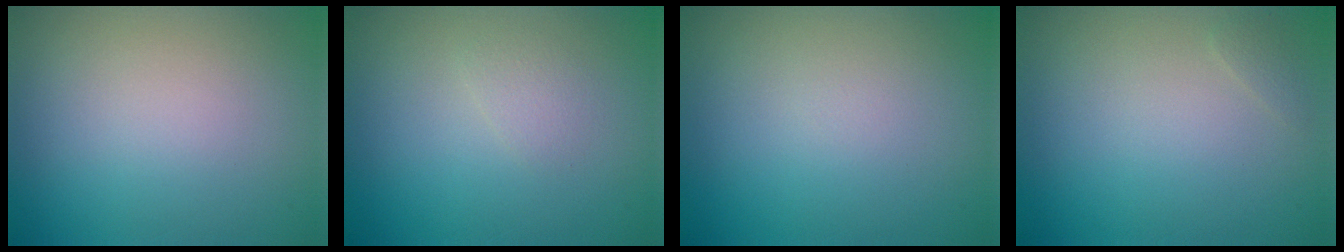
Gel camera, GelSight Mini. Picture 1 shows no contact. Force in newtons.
{"total": 0.9, "press": 0.9, "slide": 0.0}
{"total": 0.0}
{"total": 0.5, "press": 0.5, "slide": 0.0}